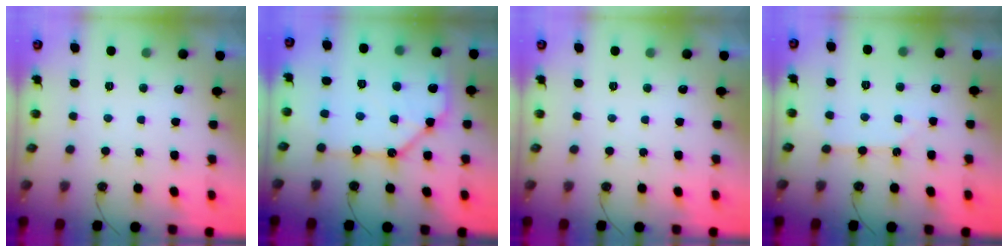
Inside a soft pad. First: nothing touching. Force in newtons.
{"total": 14.9, "press": 14.8, "slide": 1.3}
{"total": 0.0}
{"total": 2.8, "press": 2.8, "slide": 0.5}